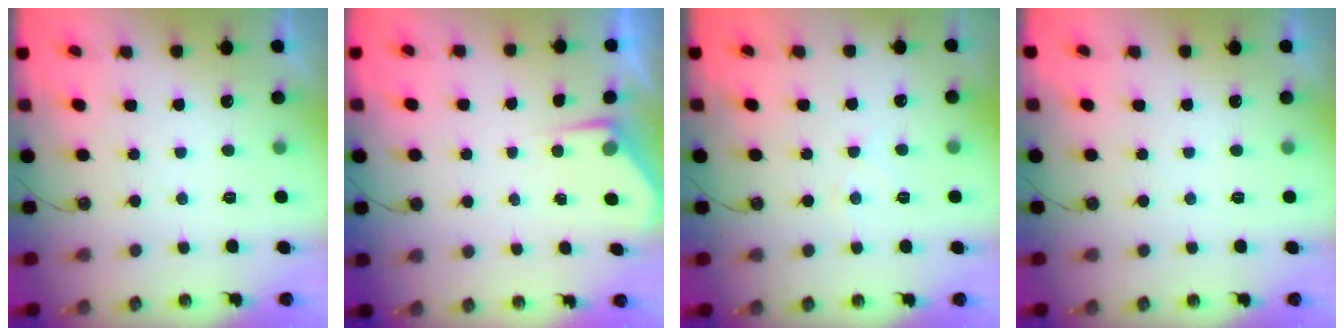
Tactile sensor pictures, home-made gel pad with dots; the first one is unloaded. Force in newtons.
{"total": 3.1, "press": 3.1, "slide": 0.4}
{"total": 4.6, "press": 4.6, "slide": 0.6}
{"total": 0.0}